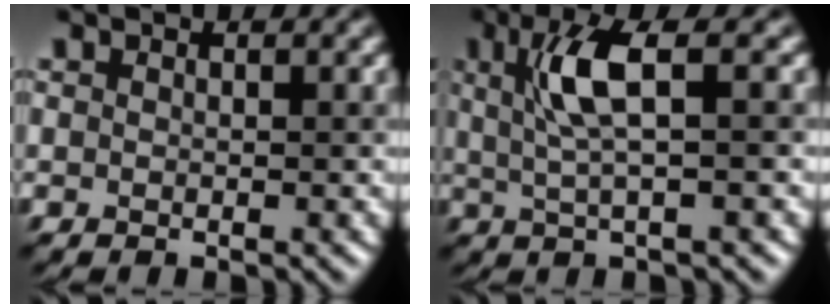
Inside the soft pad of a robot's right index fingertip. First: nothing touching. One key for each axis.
{"total": 4.8, "fx": 1.2, "fy": 0.8, "fz": 4.6, "tx": -0.095, "ty": 0.006, "tz": 0.026}